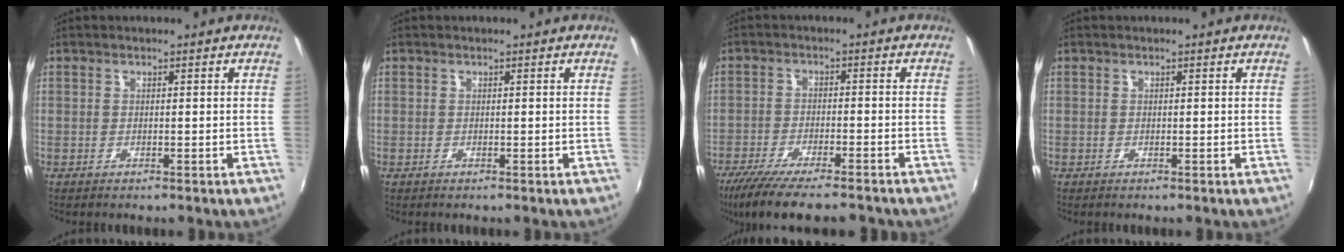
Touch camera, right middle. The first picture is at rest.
{"total": 0.0}
{"total": 14.1, "force": [-11.8, 2.5, 7.4], "torque": [-0.153, -0.038, -0.188]}
{"total": 0.0}